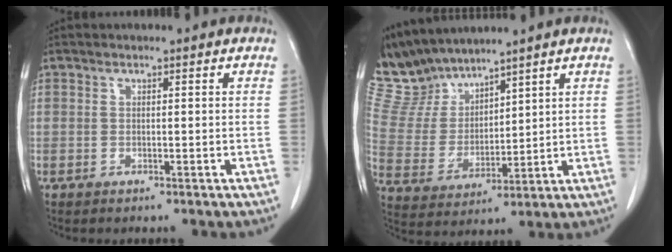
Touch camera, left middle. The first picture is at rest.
{"total": 9.1, "force": [9.0, 1.4, 0.6], "torque": [-0.036, 0.009, 0.207]}